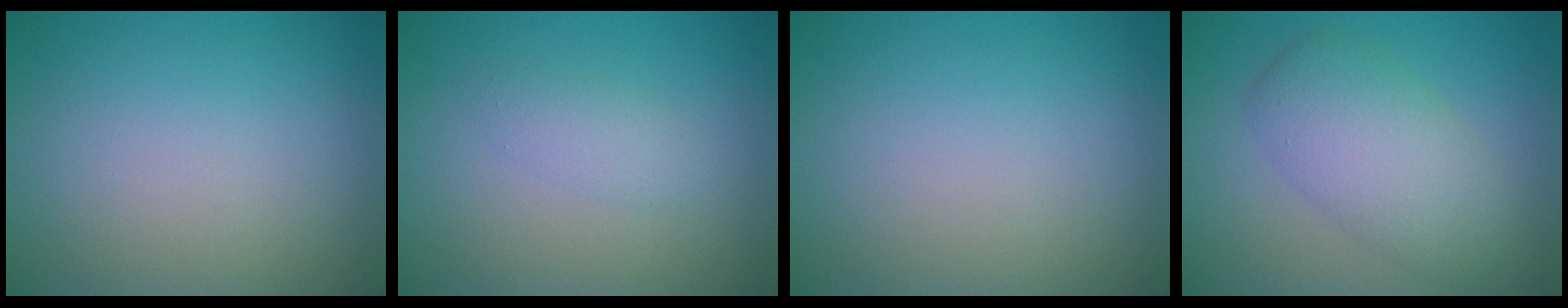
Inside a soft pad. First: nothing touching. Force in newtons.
{"total": 1.5, "press": 1.5, "slide": 0.1}
{"total": 0.0}
{"total": 5.3, "press": 5.3, "slide": 0.2}